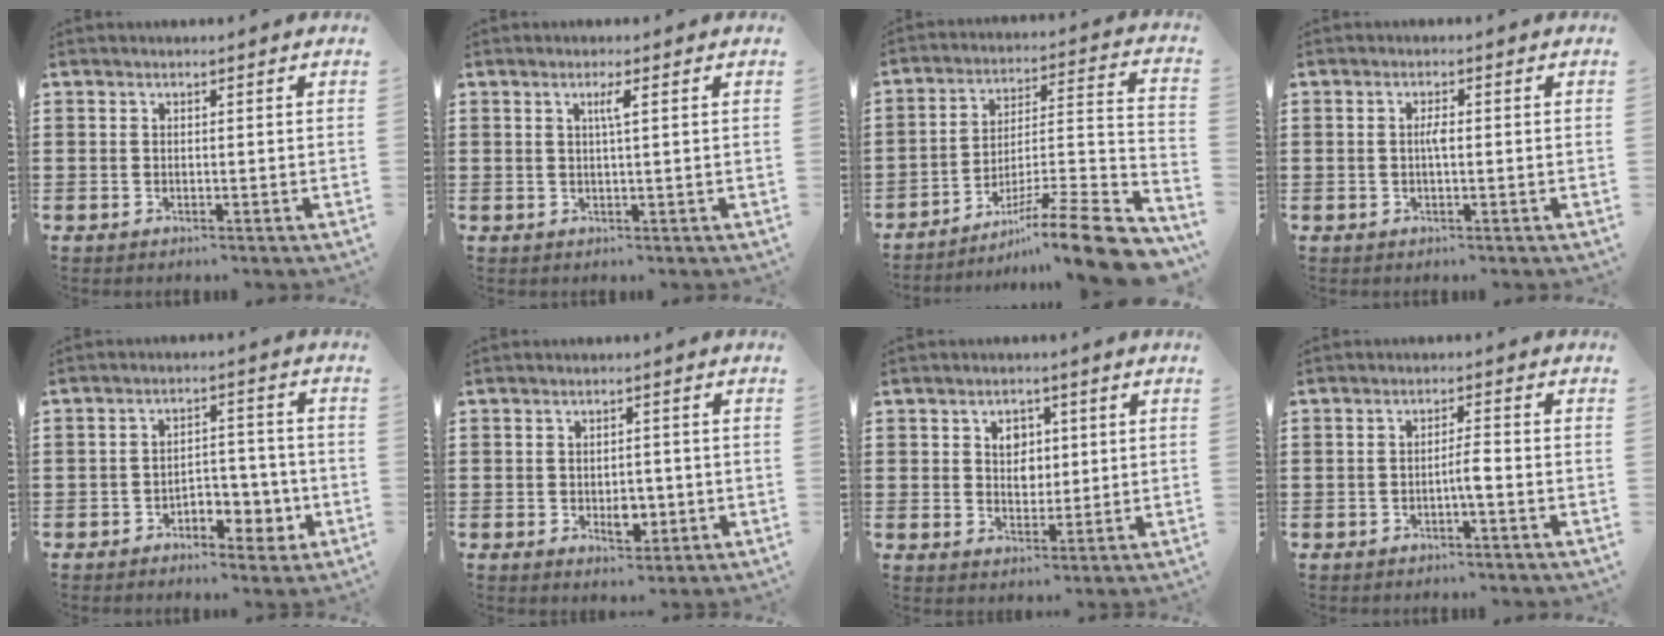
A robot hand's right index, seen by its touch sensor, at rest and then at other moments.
{"total": 1.7, "force": [0.5, -0.2, 1.6], "torque": [-0.032, -0.001, 0.006]}
{"total": 11.1, "force": [-8.2, 0.6, 7.5], "torque": [-0.098, 0.011, -0.155]}
{"total": 1.9, "force": [-0.1, 0.5, 1.8], "torque": [-0.036, 0.002, -0.003]}
{"total": 4.6, "force": [-2.7, 2.9, 2.4], "torque": [-0.035, 0.011, -0.054]}
{"total": 3.8, "force": [-0.9, 2.2, 2.9], "torque": [-0.046, 0.001, -0.015]}
{"total": 3.7, "force": [1.3, 2.8, 2.1], "torque": [-0.042, 0.009, 0.018]}
{"total": 2.6, "force": [-1.0, 0.1, 2.3], "torque": [-0.042, 0.002, -0.020]}